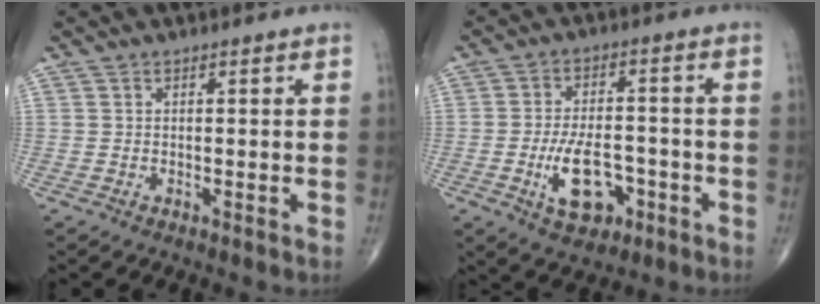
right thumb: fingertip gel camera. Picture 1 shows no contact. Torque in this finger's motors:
{"motor_torque": [0.17, 0.28, 0.70, -0.32, 0.23]}